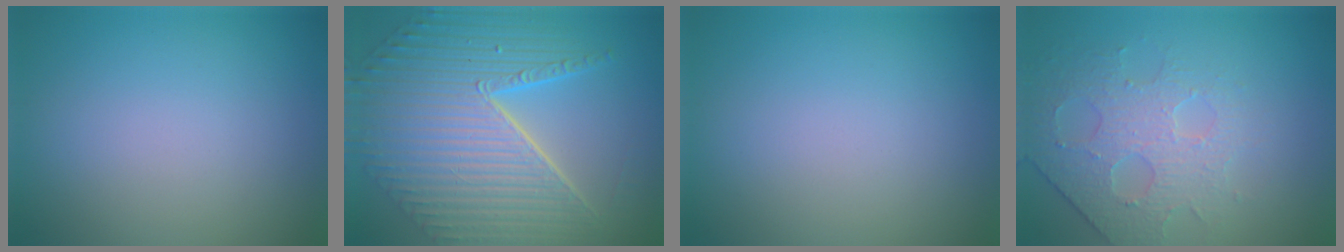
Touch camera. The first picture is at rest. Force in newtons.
{"total": 11.1, "press": 7.3, "slide": 8.4}
{"total": 0.0}
{"total": 4.3, "press": 3.5, "slide": 2.5}